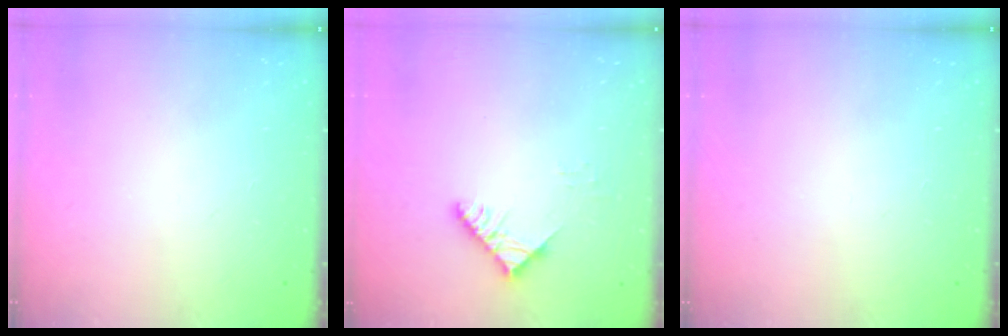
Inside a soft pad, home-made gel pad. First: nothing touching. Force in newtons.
{"total": 4.7, "press": 4.7, "slide": 0.9}
{"total": 0.0}